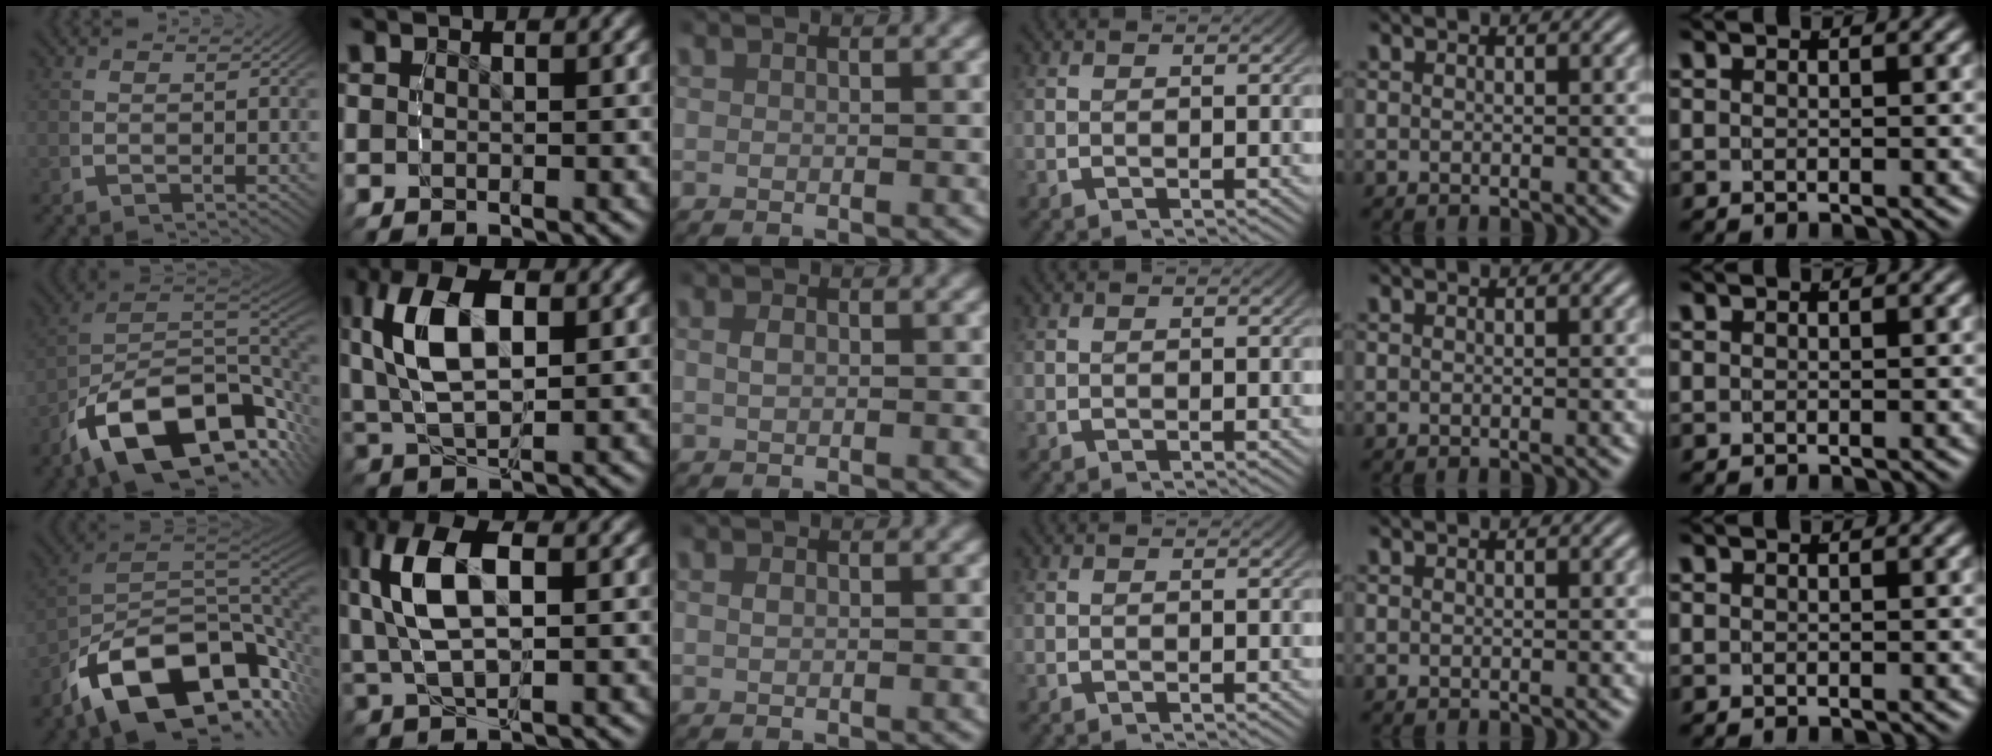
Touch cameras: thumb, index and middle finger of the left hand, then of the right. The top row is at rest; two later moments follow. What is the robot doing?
{"motion": "grasp_and_lifting", "object": "bowl"}